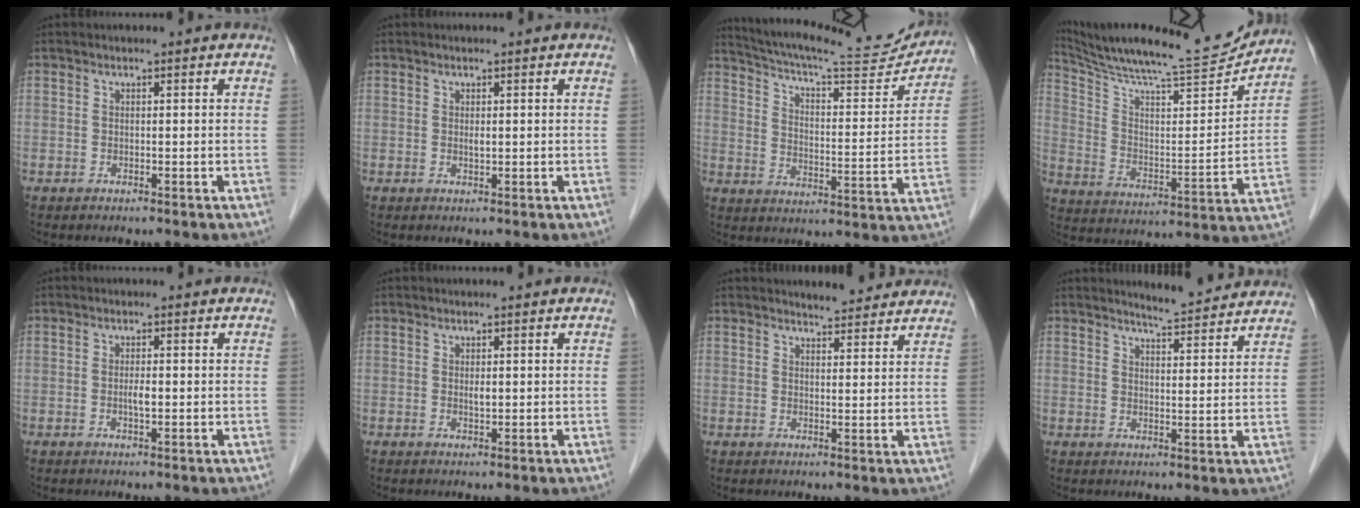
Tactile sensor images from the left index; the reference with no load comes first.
{"total": 0.7, "force": [0.1, 0.2, 0.6], "torque": [-0.014, -0.004, 0.001]}
{"total": 20.4, "force": [19.1, 2.0, 6.8], "torque": [-0.113, -0.033, 0.259]}
{"total": 20.0, "force": [18.9, 0.2, 6.3], "torque": [-0.121, -0.047, 0.289]}
{"total": 1.4, "force": [-0.3, 0.3, 1.3], "torque": [-0.025, -0.003, -0.006]}
{"total": 0.9, "force": [0.1, 0.3, 0.8], "torque": [-0.015, -0.004, 0.001]}
{"total": 5.9, "force": [5.5, 1.1, 1.7], "torque": [-0.025, 0.004, 0.066]}
{"total": 7.6, "force": [7.3, 0.2, 2.0], "torque": [-0.042, 0.000, 0.094]}